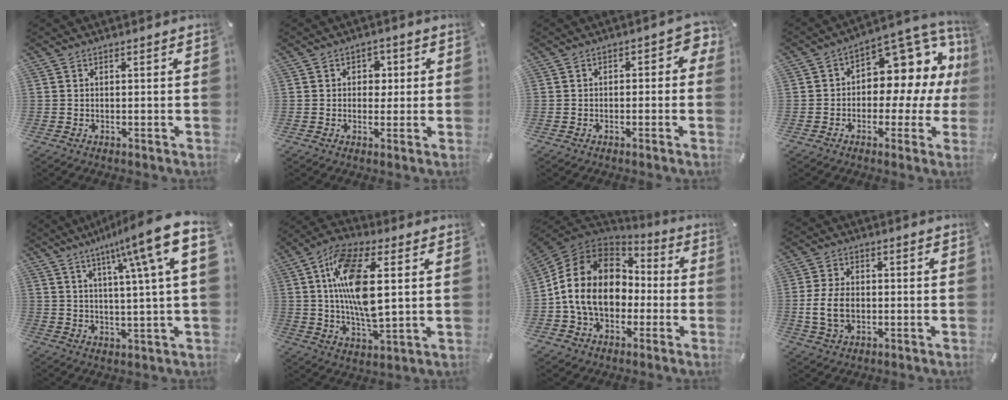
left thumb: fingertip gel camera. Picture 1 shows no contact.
{"total": 3.4, "force": [0.0, 3.0, 1.7], "torque": [-0.014, -0.001, -0.009]}
{"total": 3.3, "force": [-0.9, 1.8, 2.5], "torque": [-0.039, 0.013, -0.021]}
{"total": 10.9, "force": [3.5, 7.0, 7.6], "torque": [-0.088, -0.052, 0.055]}
{"total": 14.4, "force": [6.6, 1.0, 12.8], "torque": [-0.208, -0.035, 0.095]}
{"total": 15.5, "force": [3.2, 6.1, 13.9], "torque": [-0.290, -0.006, 0.050]}
{"total": 16.7, "force": [-1.9, 13.7, 9.5], "torque": [-0.215, 0.024, -0.035]}
{"total": 8.2, "force": [-1.0, 5.8, 5.7], "torque": [-0.122, 0.003, -0.021]}